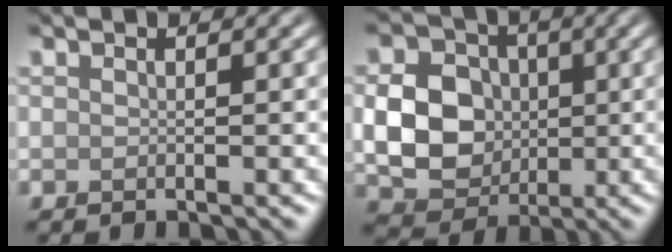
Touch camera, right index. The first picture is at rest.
{"total": 7.0, "force": [-0.2, 5.7, 4.0], "torque": [-0.079, -0.002, -0.004]}